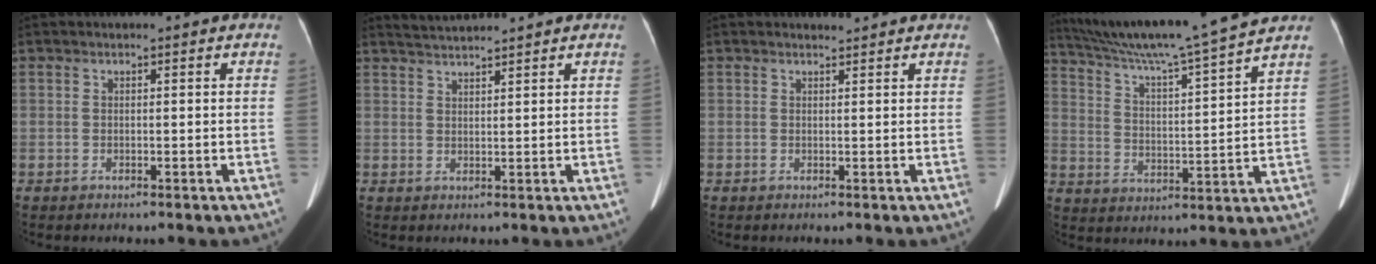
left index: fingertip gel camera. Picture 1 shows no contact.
{"total": 3.3, "force": [3.2, -0.5, 0.5], "torque": [-0.012, 0.016, 0.062]}
{"total": 1.1, "force": [1.1, 0.2, -0.1], "torque": [-0.011, 0.006, 0.018]}
{"total": 18.2, "force": [15.8, -2.0, 8.7], "torque": [-0.154, -0.009, 0.241]}